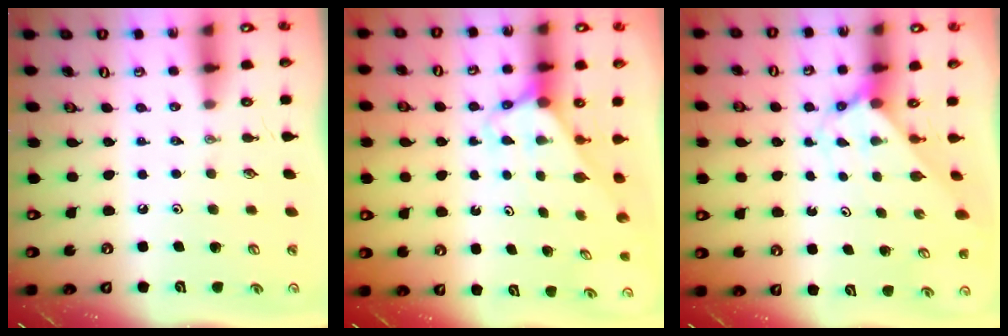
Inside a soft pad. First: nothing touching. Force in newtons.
{"total": 2.8, "press": 2.8, "slide": 0.1}
{"total": 2.3, "press": 2.3, "slide": 0.2}